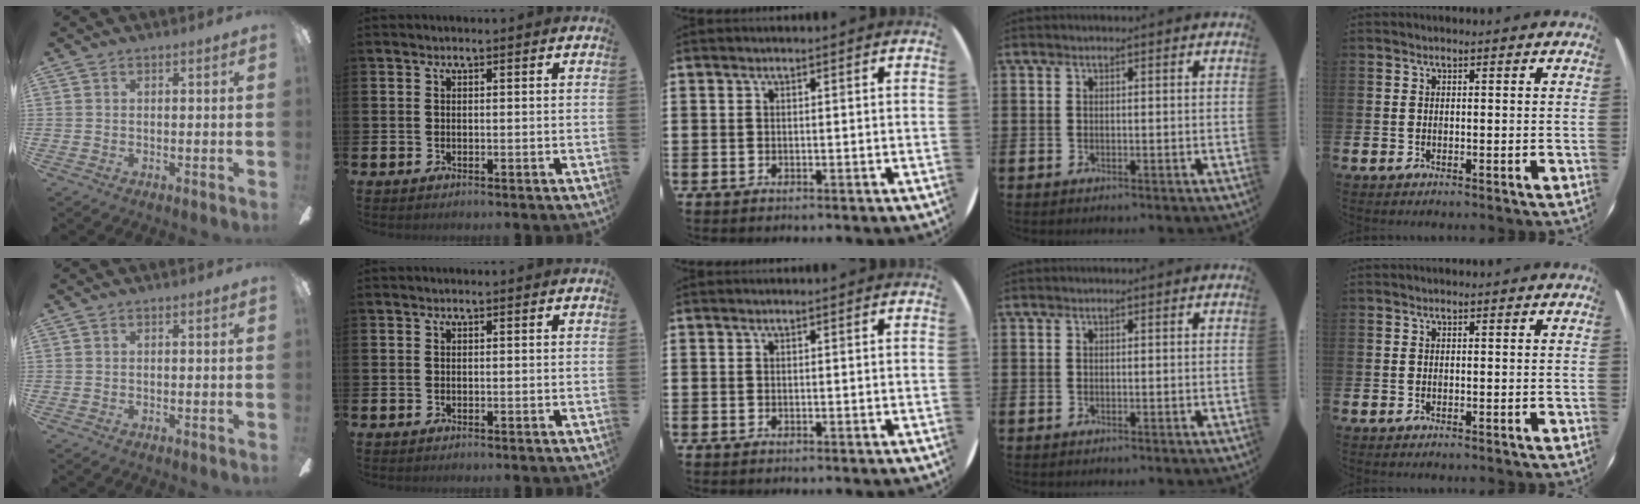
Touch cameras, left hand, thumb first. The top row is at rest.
{}